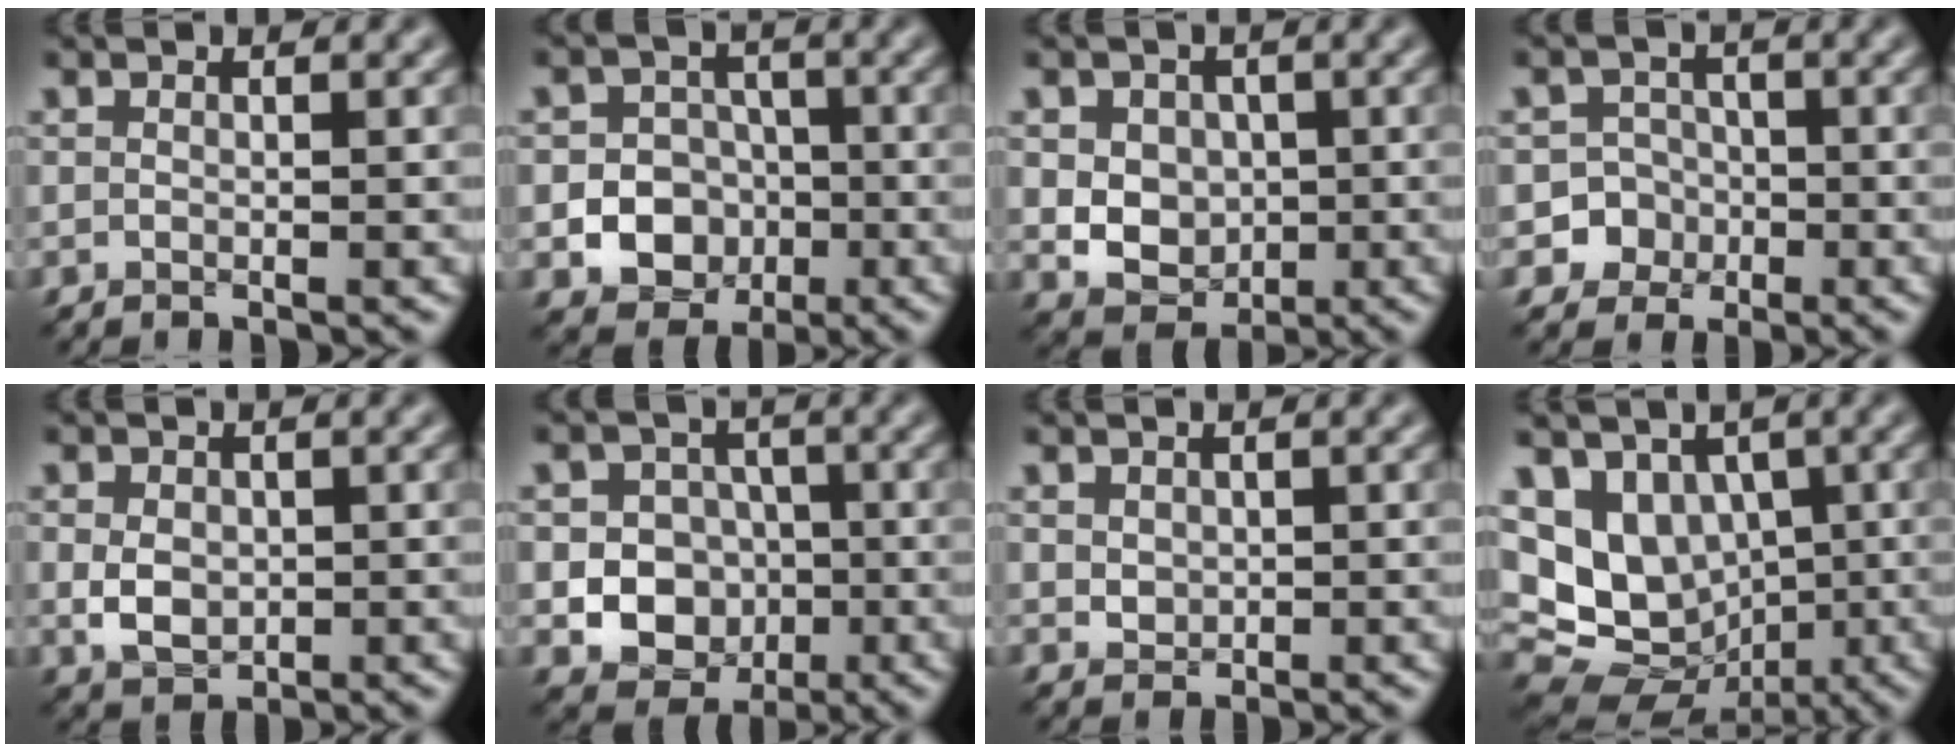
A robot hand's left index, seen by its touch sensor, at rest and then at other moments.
{"total": 7.8, "force": [-2.7, 6.8, 2.8], "torque": [-0.023, -0.010, -0.066]}
{"total": 5.2, "force": [0.4, 4.3, 2.8], "torque": [-0.038, 0.008, 0.000]}
{"total": 4.9, "force": [-2.2, 4.4, 0.2], "torque": [0.024, 0.000, -0.053]}
{"total": 2.8, "force": [-0.2, 2.1, 1.8], "torque": [-0.040, -0.004, -0.005]}
{"total": 9.1, "force": [-2.0, 8.2, 3.2], "torque": [-0.037, 0.005, -0.061]}
{"total": 1.2, "force": [0.2, 1.0, 0.6], "torque": [-0.014, -0.004, 0.009]}
{"total": 10.3, "force": [0.5, 8.6, 5.6], "torque": [-0.104, -0.002, 0.004]}